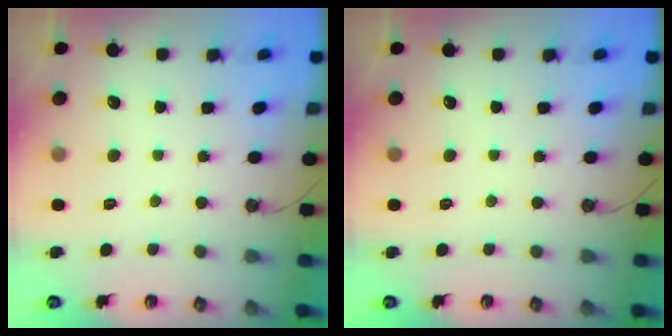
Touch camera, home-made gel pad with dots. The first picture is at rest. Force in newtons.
{"total": 0.0}